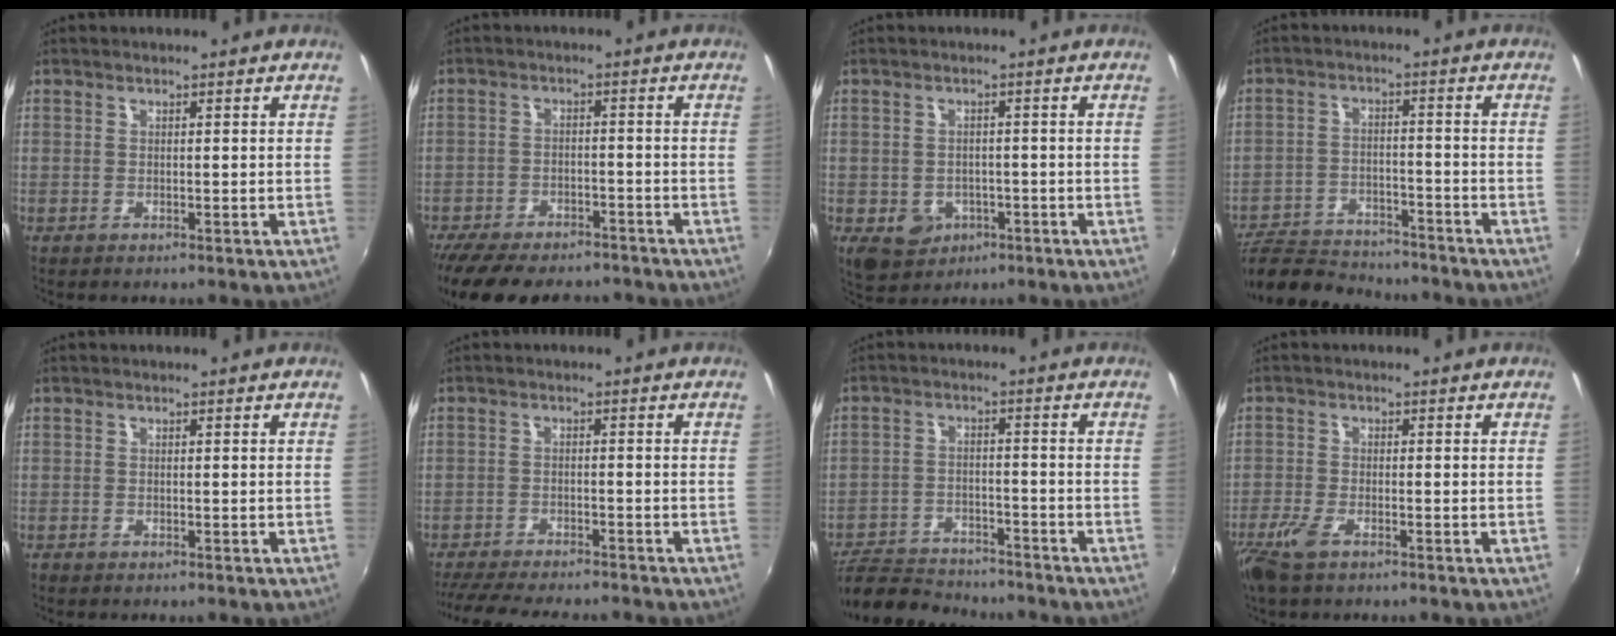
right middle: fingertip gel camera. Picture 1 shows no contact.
{"total": 15.6, "force": [-12.7, 5.7, 7.0], "torque": [-0.153, -0.024, -0.190]}
{"total": 6.7, "force": [-2.6, 5.4, 2.8], "torque": [-0.067, -0.008, -0.027]}
{"total": 13.9, "force": [-12.5, 4.4, 4.4], "torque": [-0.110, 0.004, -0.196]}
{"total": 0.5, "force": [-0.5, 0.1, 0.1], "torque": [-0.003, -0.003, -0.010]}
{"total": 12.0, "force": [-10.8, 1.9, 5.0], "torque": [-0.118, -0.022, -0.172]}
{"total": 11.0, "force": [-10.0, 3.4, 3.0], "torque": [-0.088, 0.005, -0.163]}
{"total": 5.2, "force": [-3.5, 1.7, 3.4], "torque": [-0.091, -0.013, -0.070]}